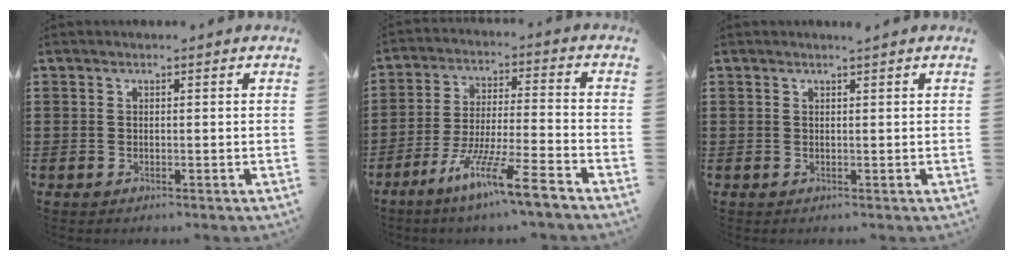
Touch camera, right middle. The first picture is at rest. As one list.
[{"total": 10.0, "force": [-7.7, -0.2, 6.4], "torque": [-0.126, -0.008, -0.149]}, {"total": 0.6, "force": [0.5, -0.3, 0.1], "torque": [-0.010, 0.000, 0.011]}]